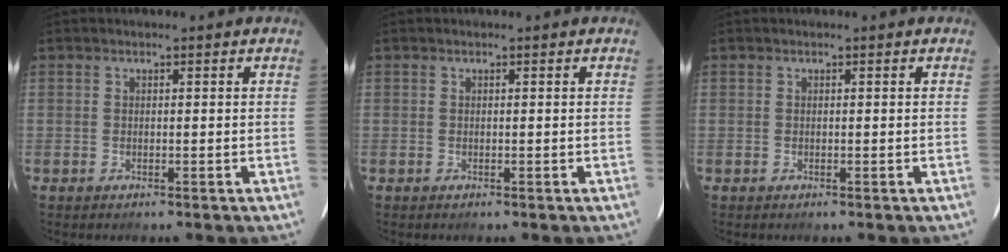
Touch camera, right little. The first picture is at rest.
{"total": 0.0}
{"total": 0.0}